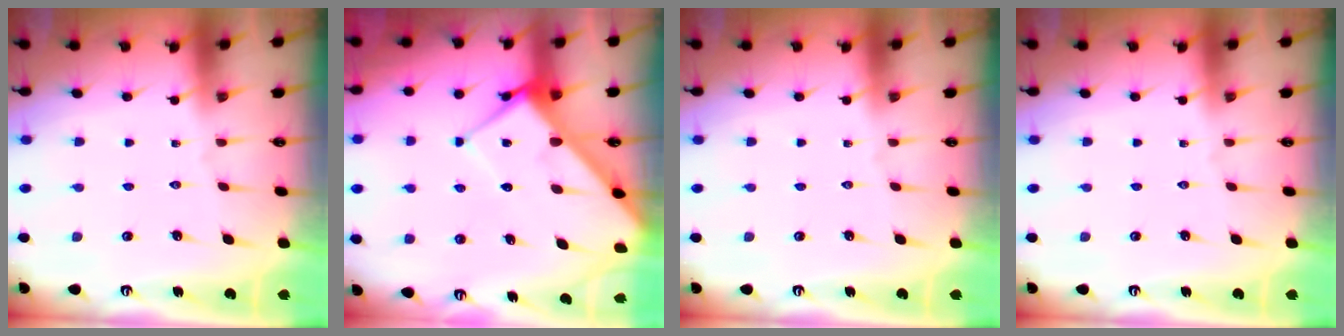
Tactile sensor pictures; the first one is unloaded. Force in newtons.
{"total": 9.5, "press": 9.5, "slide": 0.9}
{"total": 0.0}
{"total": 0.0}